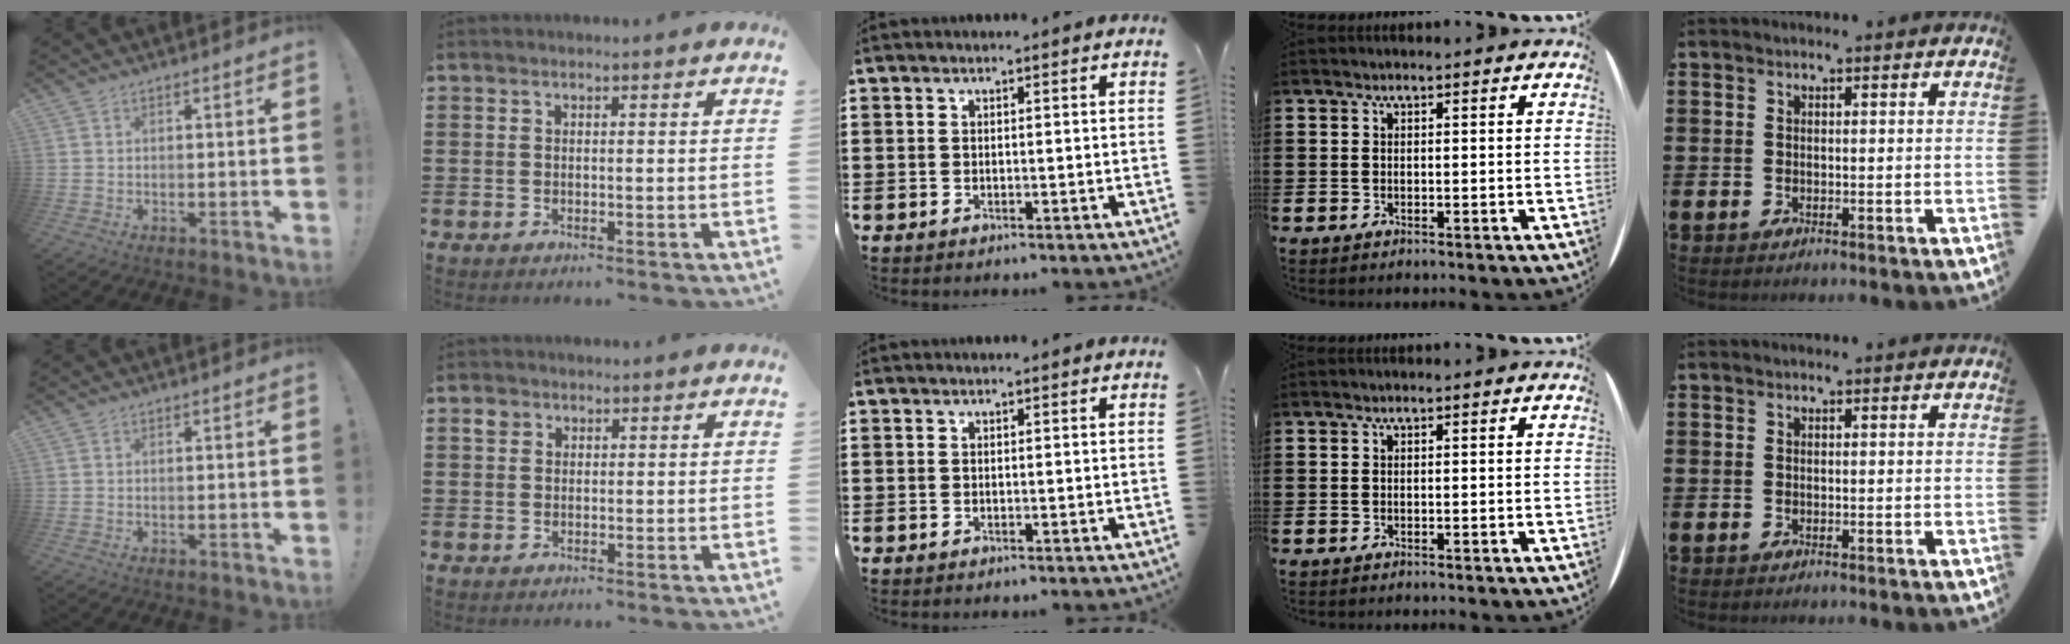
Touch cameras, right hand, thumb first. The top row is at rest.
{"index": {"total": 1.4, "force": [0.6, 1.2, 0.5], "torque": [-0.013, 0.006, 0.011]}}